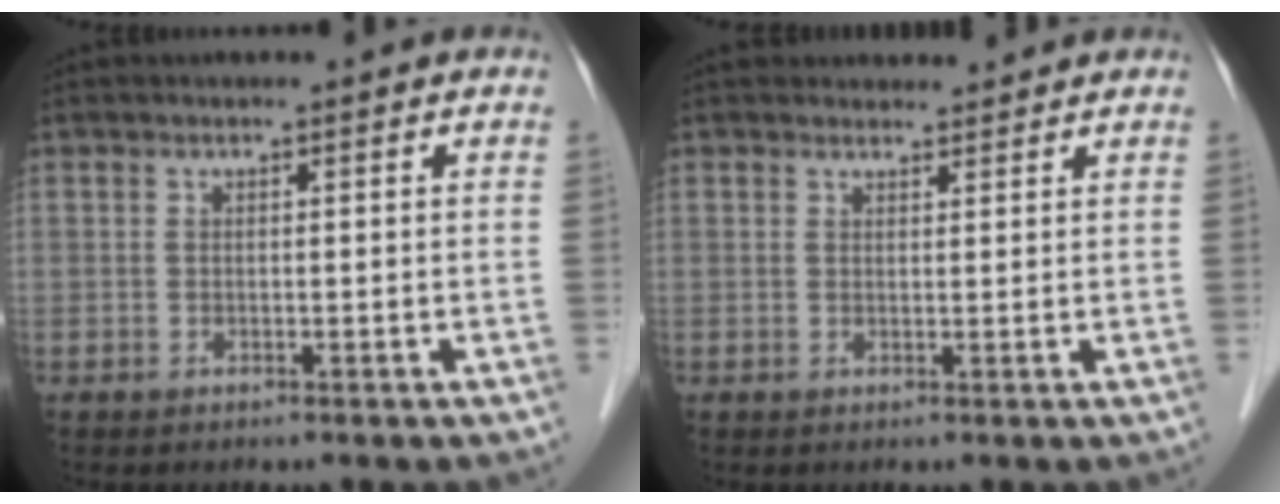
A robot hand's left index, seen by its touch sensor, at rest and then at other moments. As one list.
[{"total": 2.5, "force": [2.4, 0.8, -0.1], "torque": [0.000, 0.008, 0.031]}]